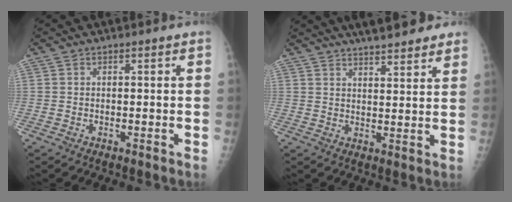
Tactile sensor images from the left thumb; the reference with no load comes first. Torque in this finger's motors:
{"motor_torque": [1.42, -0.81, 1.20, -0.88, 0.00]}